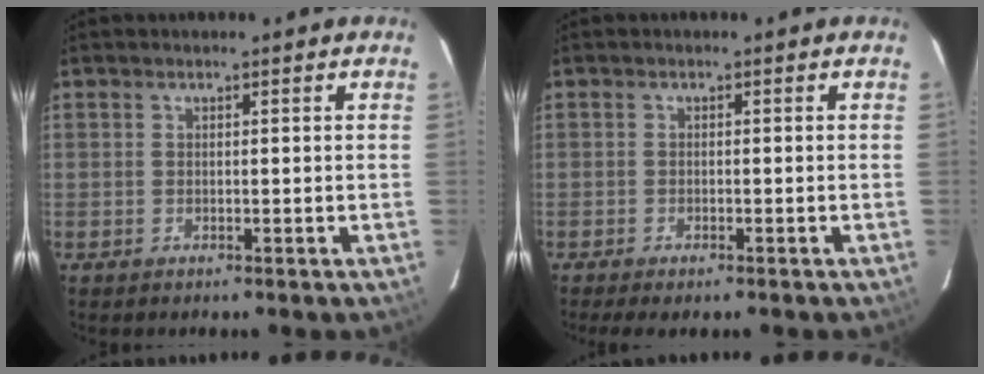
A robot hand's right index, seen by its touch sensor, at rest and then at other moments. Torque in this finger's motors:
{"motor_torque": [0.65, -0.64, 0.31, 0.08]}